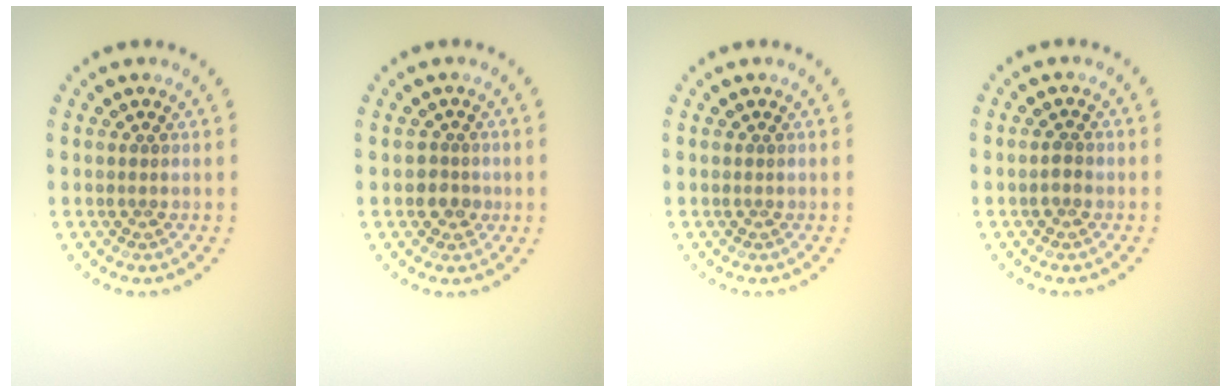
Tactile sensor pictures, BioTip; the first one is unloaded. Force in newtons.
{"total": 1.8, "press": 1.6, "slide": 0.8}
{"total": 0.0}
{"total": 1.1, "press": 1.1, "slide": 0.2}